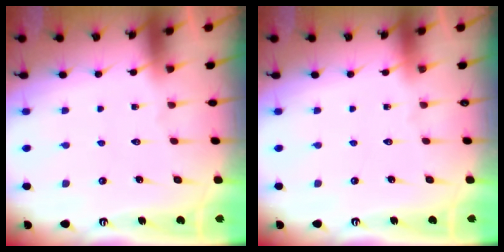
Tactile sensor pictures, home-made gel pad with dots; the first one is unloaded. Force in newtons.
{"total": 0.0}